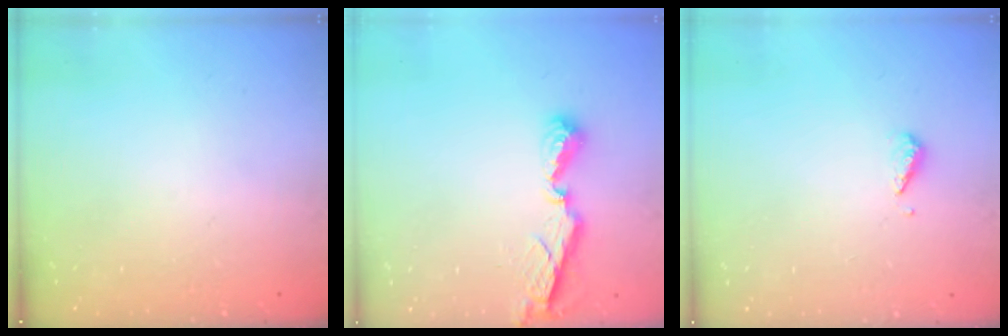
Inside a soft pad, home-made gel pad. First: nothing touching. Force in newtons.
{"total": 7.8, "press": 7.8, "slide": 0.5}
{"total": 4.4, "press": 4.4, "slide": 0.5}